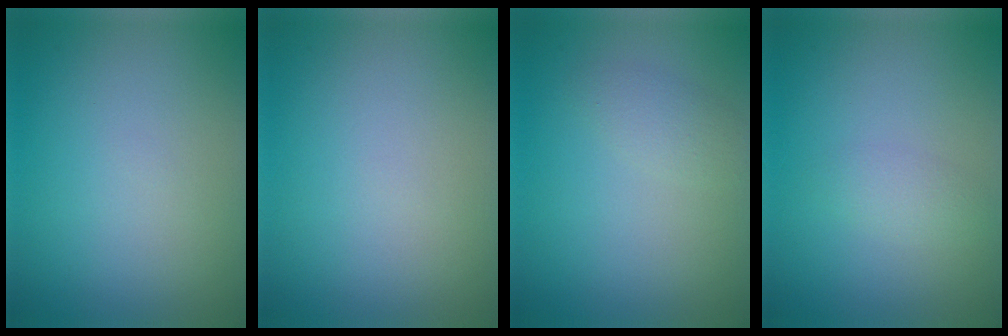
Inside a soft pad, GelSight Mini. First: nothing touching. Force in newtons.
{"total": 0.0}
{"total": 1.6, "press": 1.6, "slide": 0.1}
{"total": 1.4, "press": 1.4, "slide": 0.0}